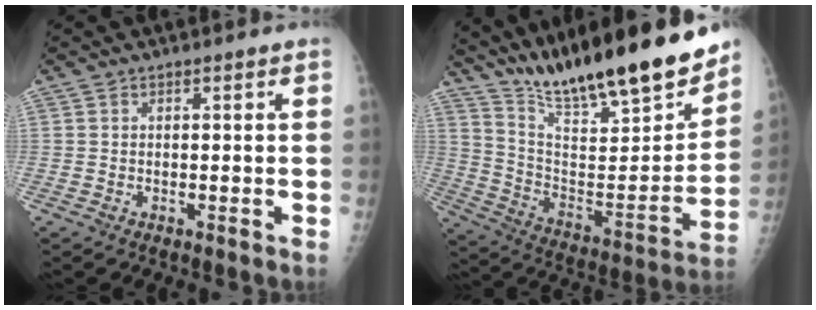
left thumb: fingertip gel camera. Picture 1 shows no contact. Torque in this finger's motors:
{"motor_torque": [0.70, 0.66, 1.46, -1.31, 0.14]}